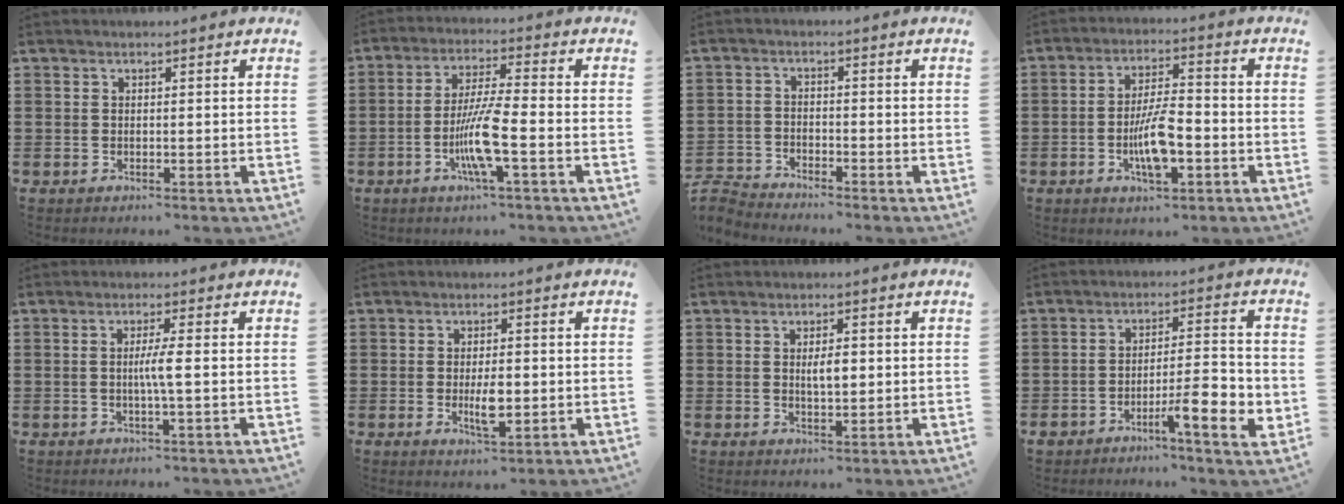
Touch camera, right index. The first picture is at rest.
{"total": 8.2, "force": [-2.7, 0.8, 7.7], "torque": [-0.162, -0.015, -0.057]}
{"total": 3.3, "force": [-3.3, 0.4, -0.1], "torque": [-0.012, 0.000, -0.074]}
{"total": 8.0, "force": [-2.4, 2.6, 7.2], "torque": [-0.154, -0.007, -0.049]}
{"total": 3.2, "force": [-0.2, -0.2, 3.2], "torque": [-0.058, -0.007, -0.007]}
{"total": 4.5, "force": [-0.6, 1.5, 4.1], "torque": [-0.079, -0.002, -0.013]}
{"total": 3.2, "force": [0.3, 1.0, 3.0], "torque": [-0.050, 0.000, 0.002]}
{"total": 8.4, "force": [-3.5, 2.2, 7.2], "torque": [-0.101, -0.001, -0.061]}